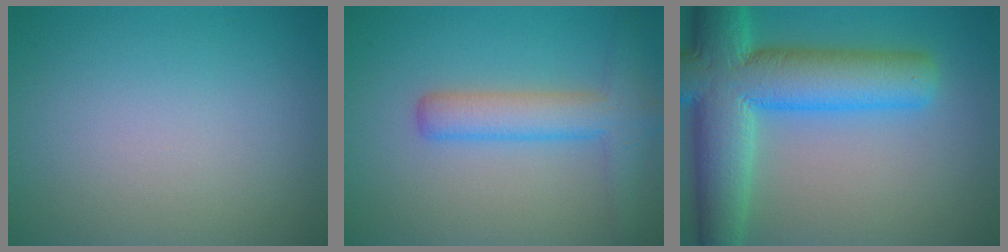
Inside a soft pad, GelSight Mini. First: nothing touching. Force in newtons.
{"total": 4.4, "press": 4.4, "slide": 0.1}
{"total": 11.8, "press": 11.8, "slide": 0.4}